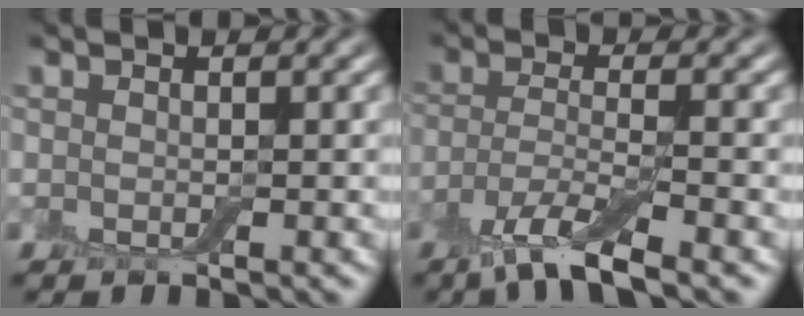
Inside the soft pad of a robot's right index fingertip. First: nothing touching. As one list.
[{"total": 5.4, "force": [-3.5, 1.1, 4.0], "torque": [-0.078, -0.008, -0.076]}]